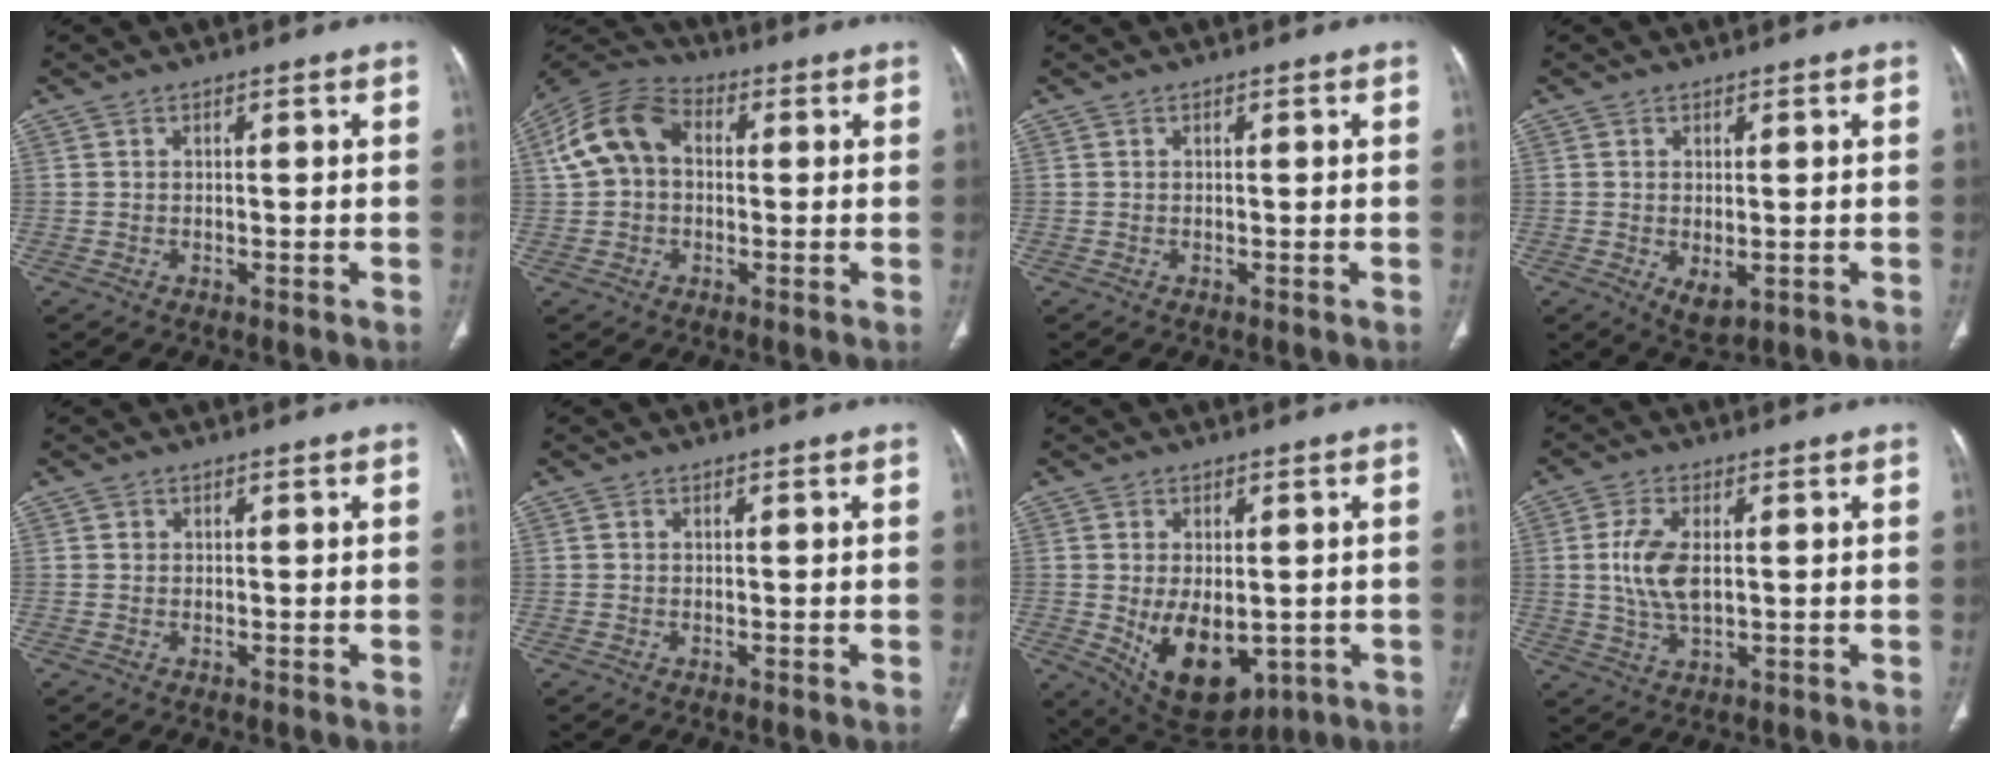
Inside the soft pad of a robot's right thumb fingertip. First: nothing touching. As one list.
[{"total": 11.3, "force": [1.4, 8.2, 7.6], "torque": [-0.141, 0.031, 0.013]}, {"total": 0.0}, {"total": 3.6, "force": [-0.8, 1.9, 3.0], "torque": [-0.048, -0.012, 0.000]}, {"total": 0.6, "force": [0.1, 0.6, 0.1], "torque": [0.001, 0.002, 0.003]}, {"total": 0.0}, {"total": 12.9, "force": [-2.5, 7.7, 10.0], "torque": [-0.141, -0.012, -0.011]}, {"total": 8.1, "force": [0.8, 4.1, 6.9], "torque": [-0.148, -0.005, 0.018]}]